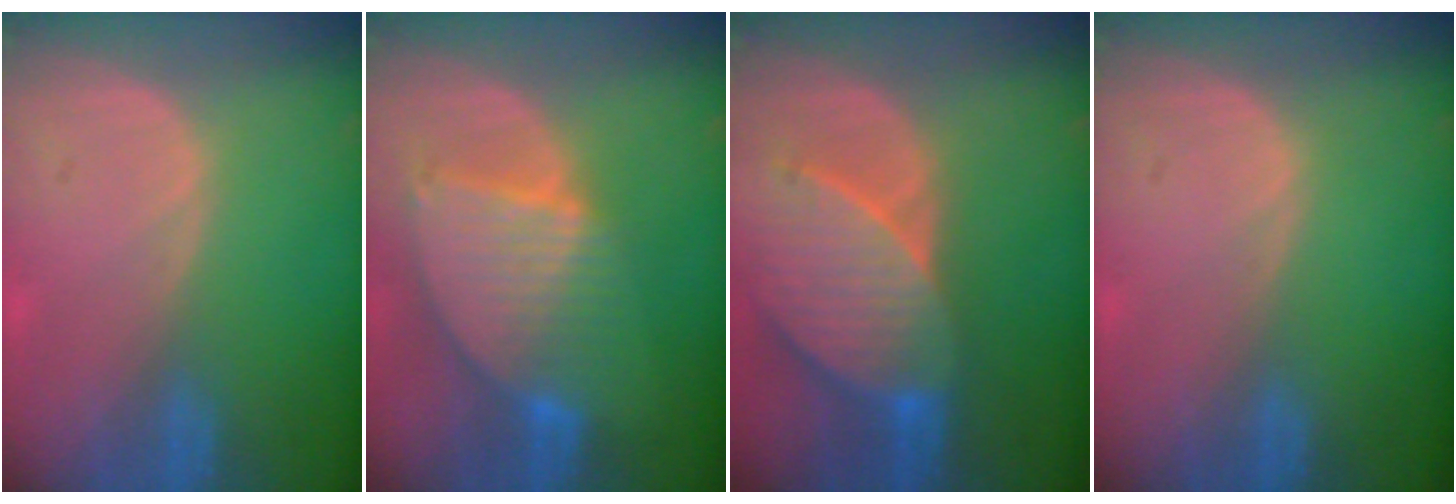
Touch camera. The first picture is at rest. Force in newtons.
{"total": 8.6, "press": 7.5, "slide": 4.1}
{"total": 9.6, "press": 8.7, "slide": 3.9}
{"total": 0.0}